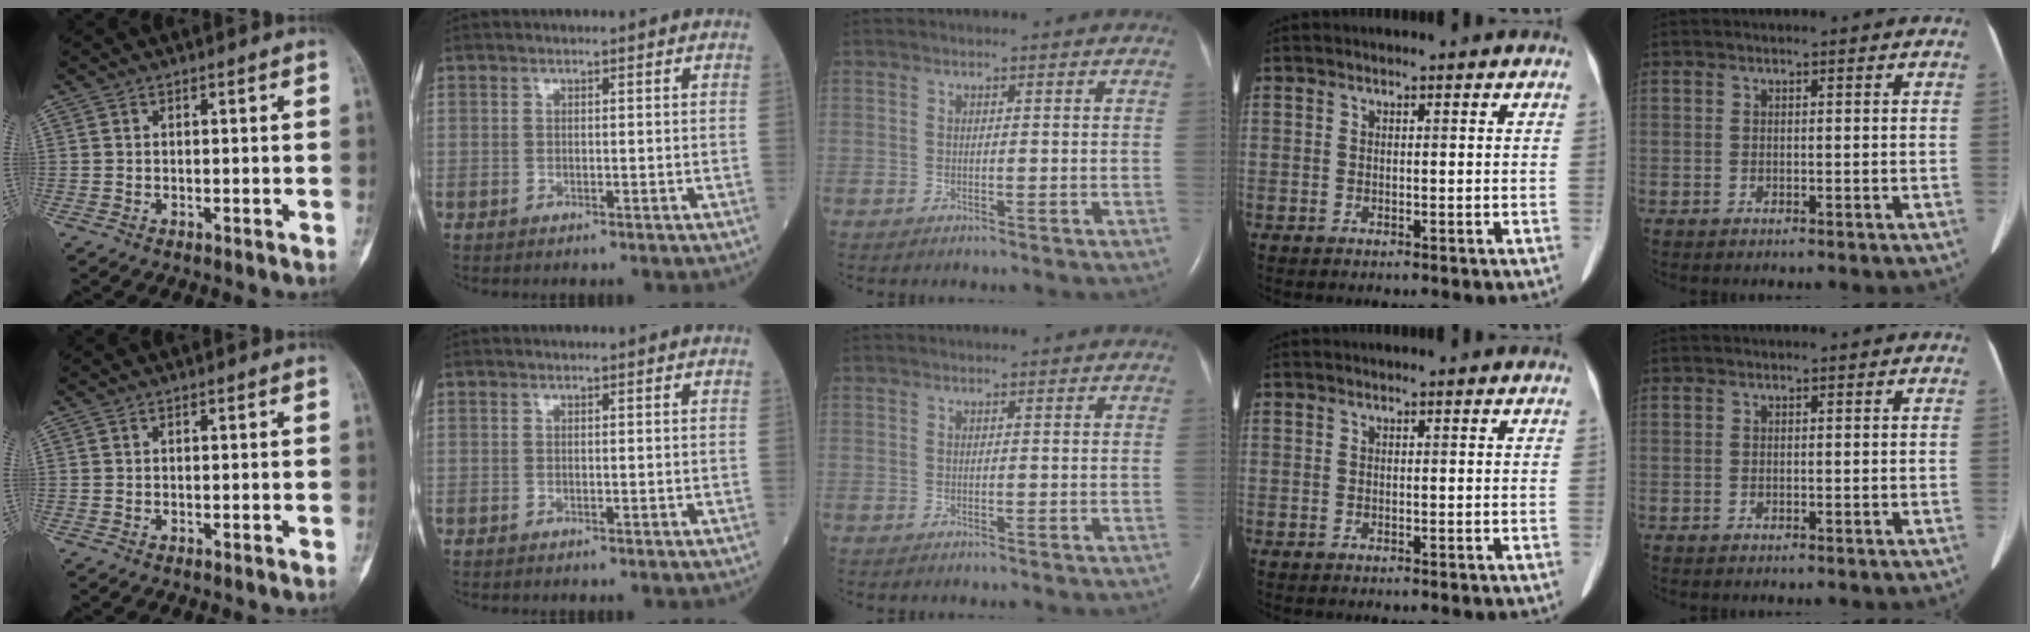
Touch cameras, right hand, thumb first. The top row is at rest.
{}